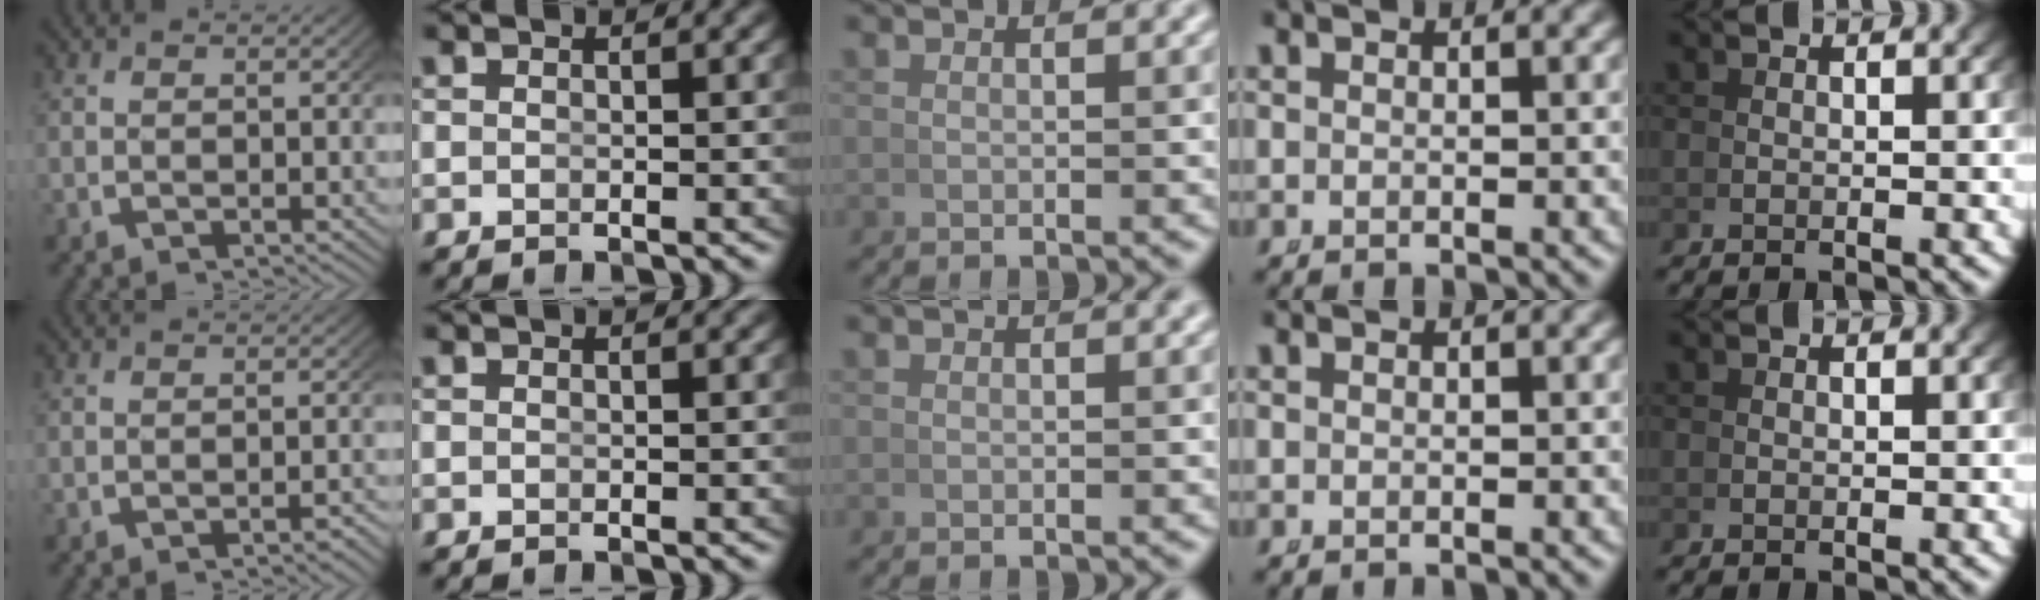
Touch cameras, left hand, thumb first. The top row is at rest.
{"thumb": {"total": 1.0, "force": [-0.9, -0.1, 0.5], "torque": [-0.009, 0.005, -0.014]}}